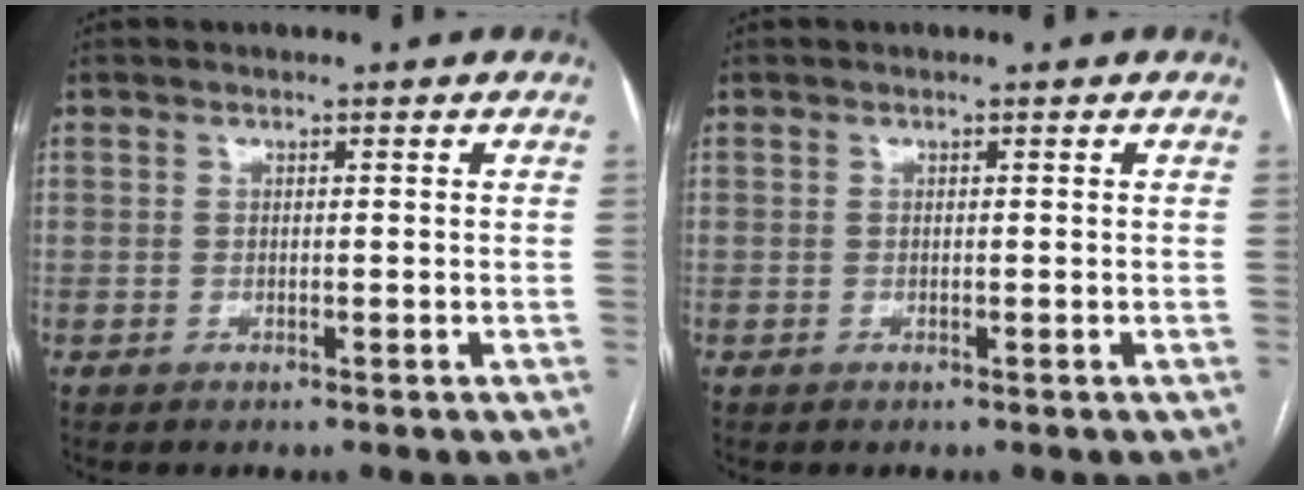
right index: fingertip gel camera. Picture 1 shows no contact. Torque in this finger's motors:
{"motor_torque": [0.00, 0.00, 0.00, 0.00]}